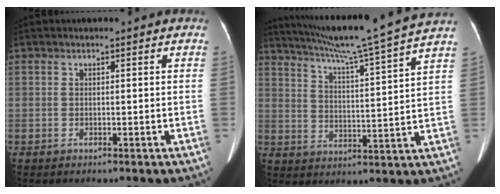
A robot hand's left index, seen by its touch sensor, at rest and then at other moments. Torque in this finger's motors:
{"motor_torque": [0.20, -0.72, 0.01, 0.07]}